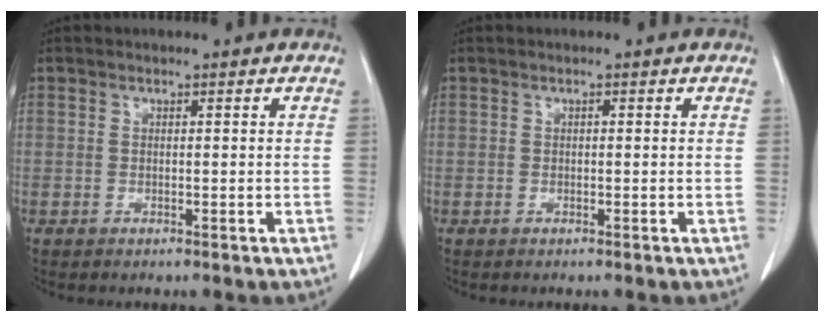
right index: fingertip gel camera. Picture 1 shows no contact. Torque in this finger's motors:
{"motor_torque": [0.13, -0.06, 0.04, 0.01]}